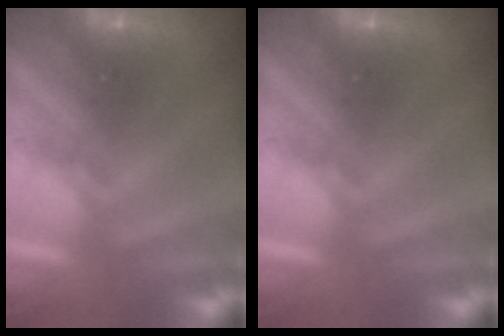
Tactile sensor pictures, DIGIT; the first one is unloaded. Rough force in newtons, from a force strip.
{"total": 0.0}